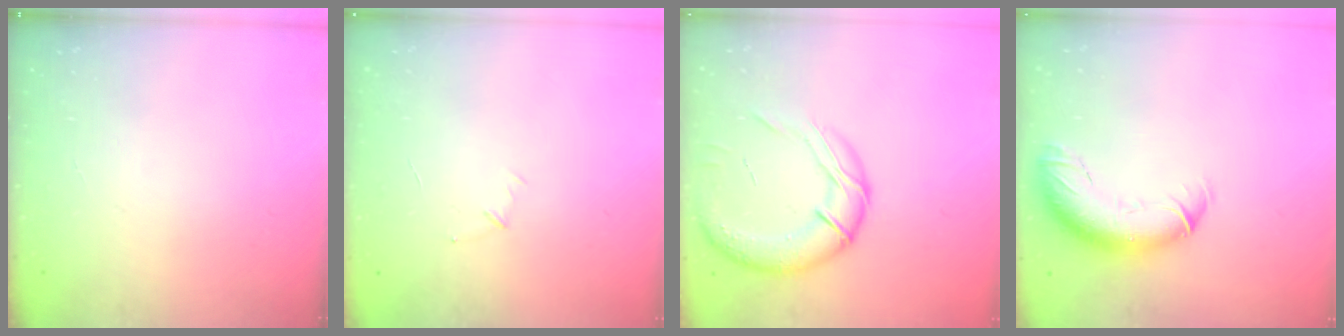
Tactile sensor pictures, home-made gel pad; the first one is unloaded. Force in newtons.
{"total": 3.7, "press": 3.6, "slide": 0.9}
{"total": 19.8, "press": 19.6, "slide": 3.2}
{"total": 13.1, "press": 12.7, "slide": 3.3}